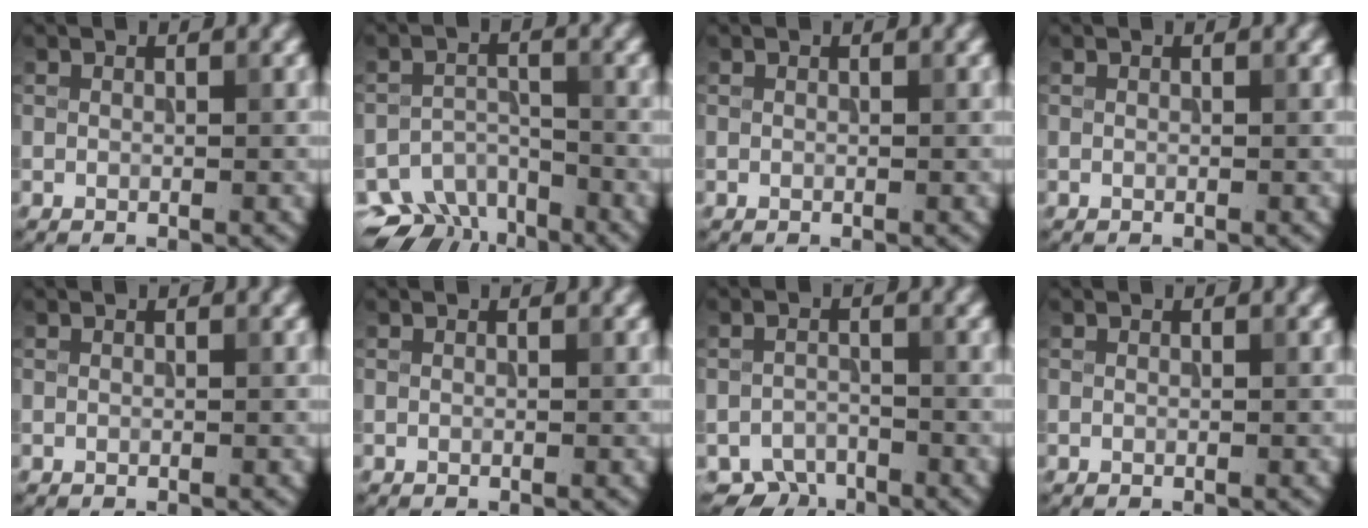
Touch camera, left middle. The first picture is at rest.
{"total": 6.8, "force": [-5.7, 3.3, 1.7], "torque": [-0.020, -0.018, -0.086]}
{"total": 0.0}
{"total": 0.0}
{"total": 0.0}
{"total": 0.0}
{"total": 2.9, "force": [-2.6, 1.3, 0.6], "torque": [-0.004, -0.005, -0.049]}
{"total": 0.0}